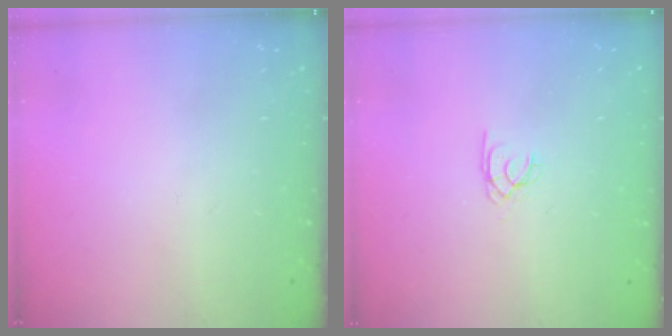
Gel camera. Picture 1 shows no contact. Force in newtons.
{"total": 1.7, "press": 1.7, "slide": 0.1}